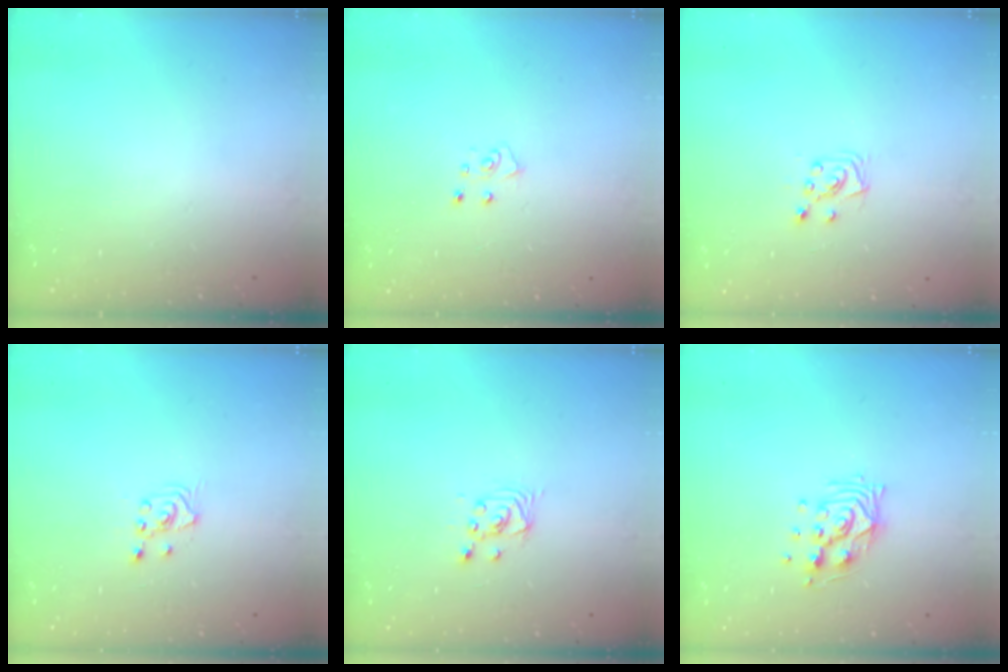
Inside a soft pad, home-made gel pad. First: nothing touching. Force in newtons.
{"total": 4.9, "press": 4.8, "slide": 0.4}
{"total": 6.4, "press": 6.4, "slide": 0.6}
{"total": 2.5, "press": 2.4, "slide": 0.9}
{"total": 2.5, "press": 2.5, "slide": 0.2}
{"total": 9.5, "press": 9.5, "slide": 0.4}